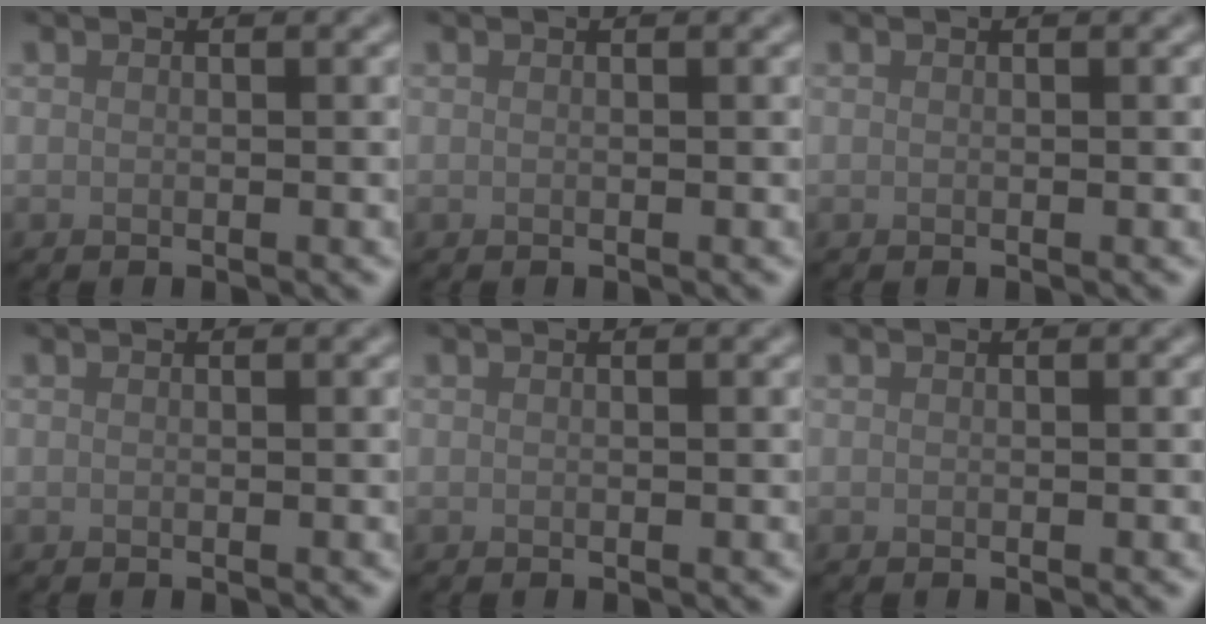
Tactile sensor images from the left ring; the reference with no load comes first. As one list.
[{"total": 0.0}, {"total": 0.0}, {"total": 0.0}, {"total": 0.0}, {"total": 0.0}]